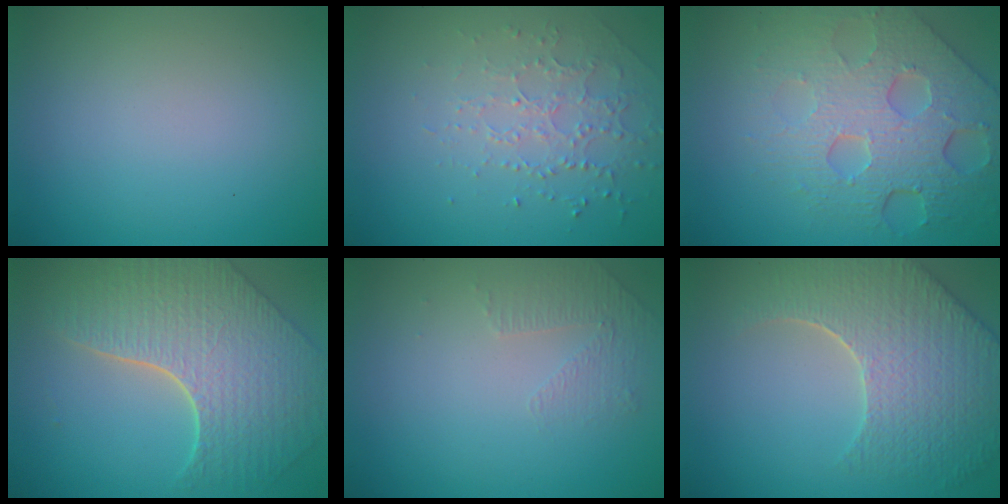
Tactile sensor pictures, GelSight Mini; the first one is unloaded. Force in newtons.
{"total": 1.7, "press": 1.5, "slide": 0.8}
{"total": 7.9, "press": 5.4, "slide": 5.8}
{"total": 8.0, "press": 5.8, "slide": 5.5}
{"total": 1.4, "press": 0.8, "slide": 1.1}
{"total": 7.7, "press": 5.8, "slide": 5.1}